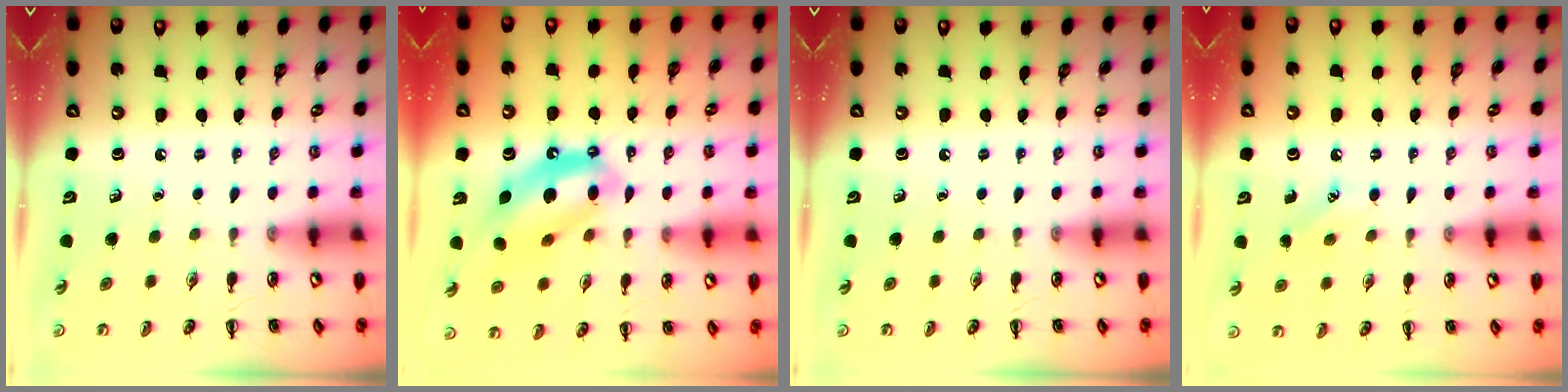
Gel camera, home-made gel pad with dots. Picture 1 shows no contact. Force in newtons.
{"total": 12.9, "press": 12.4, "slide": 3.4}
{"total": 0.0}
{"total": 6.6, "press": 6.4, "slide": 1.4}